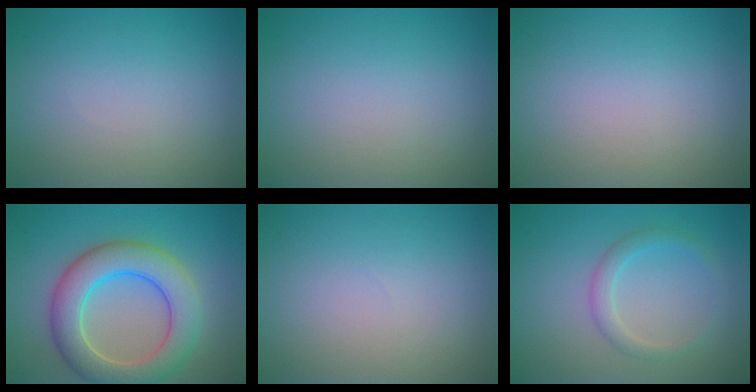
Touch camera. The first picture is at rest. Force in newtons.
{"total": 0.0}
{"total": 0.0}
{"total": 7.6, "press": 7.6, "slide": 0.4}
{"total": 0.0}
{"total": 2.0, "press": 2.0, "slide": 0.1}